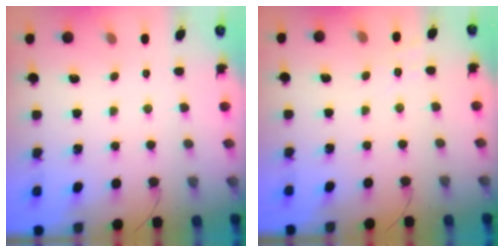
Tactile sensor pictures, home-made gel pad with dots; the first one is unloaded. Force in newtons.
{"total": 2.3, "press": 1.5, "slide": 1.8}